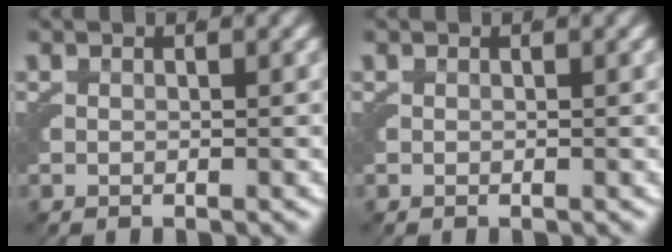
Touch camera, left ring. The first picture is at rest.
{"total": 0.0}